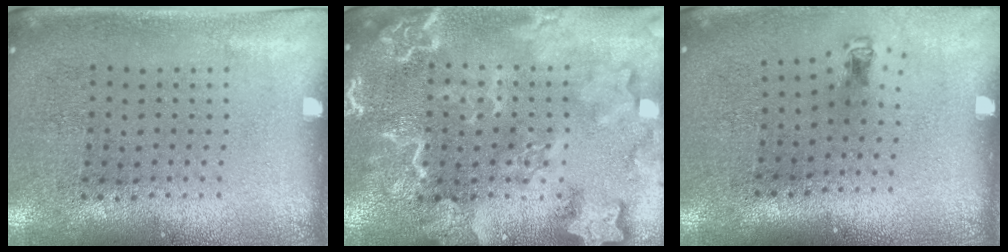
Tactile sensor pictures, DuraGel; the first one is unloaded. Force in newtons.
{"total": 4.8, "press": 4.7, "slide": 0.7}
{"total": 0.6, "press": 0.3, "slide": 0.5}